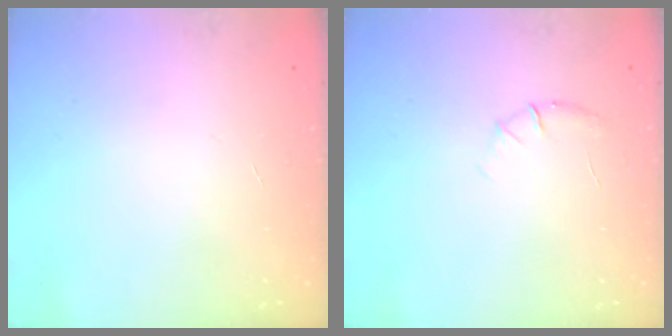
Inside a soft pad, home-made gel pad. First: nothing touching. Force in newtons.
{"total": 5.5, "press": 5.2, "slide": 1.6}